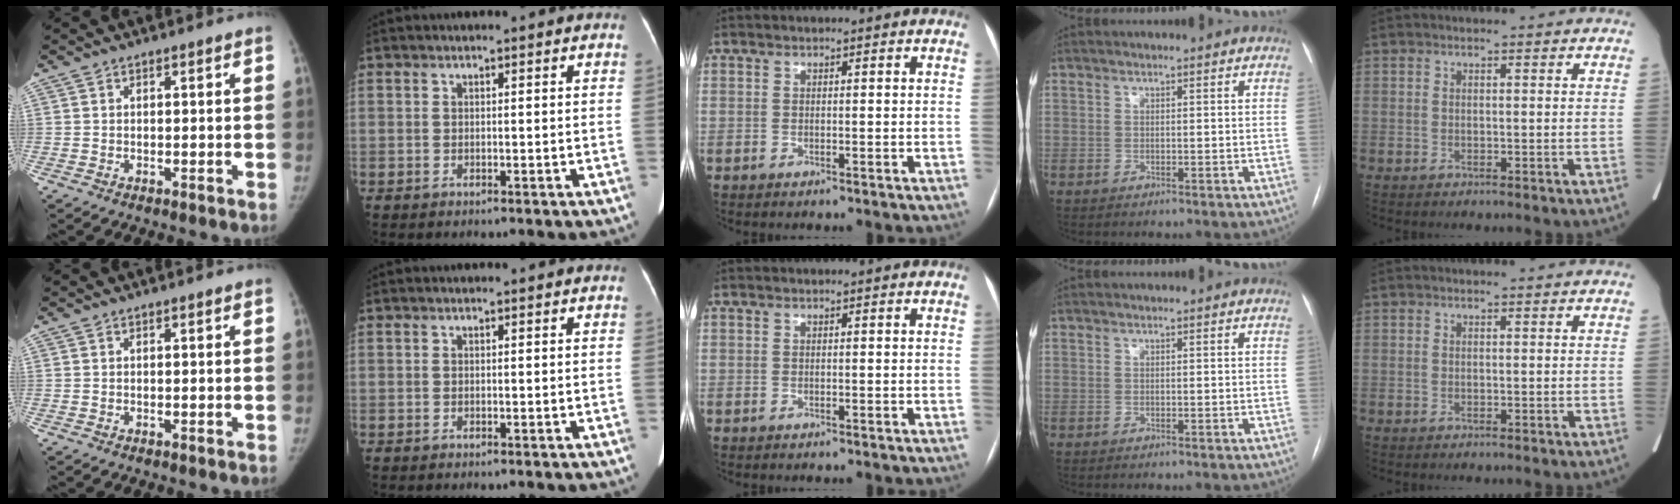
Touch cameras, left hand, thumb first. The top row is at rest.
{}